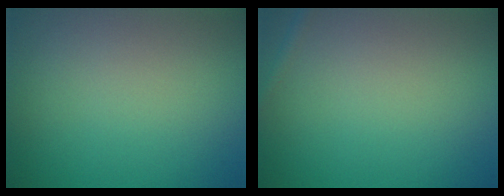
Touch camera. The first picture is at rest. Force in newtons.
{"total": 0.8, "press": 0.8, "slide": 0.1}